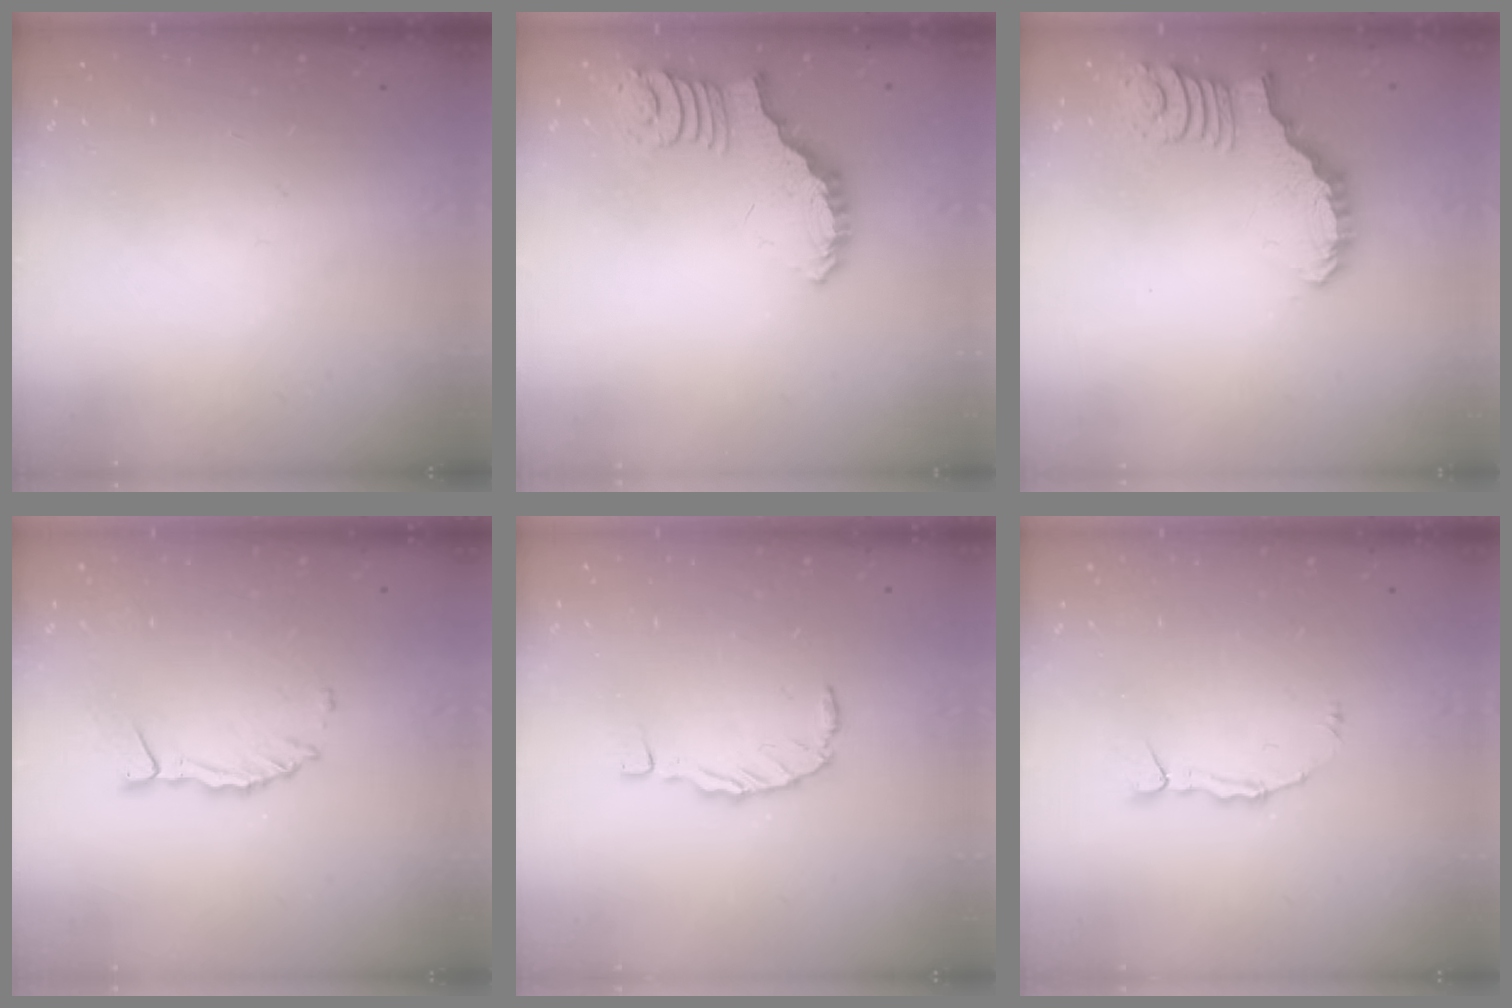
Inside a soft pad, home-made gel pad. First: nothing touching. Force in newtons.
{"total": 2.7, "press": 2.6, "slide": 0.6}
{"total": 2.9, "press": 2.9, "slide": 0.1}
{"total": 3.8, "press": 3.8, "slide": 0.3}
{"total": 0.0}
{"total": 3.3, "press": 3.3, "slide": 0.2}